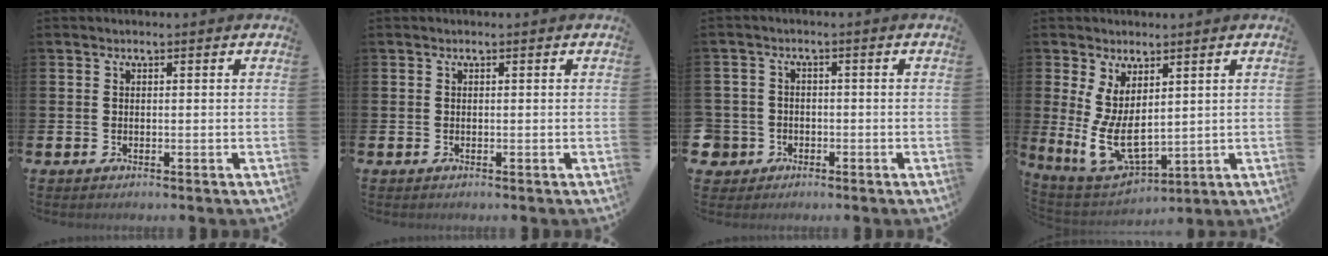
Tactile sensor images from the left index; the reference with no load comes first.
{"total": 0.0}
{"total": 3.3, "force": [-1.4, 3.0, 0.2], "torque": [-0.027, 0.005, -0.031]}
{"total": 7.0, "force": [1.4, 3.7, 5.8], "torque": [-0.126, -0.026, 0.026]}